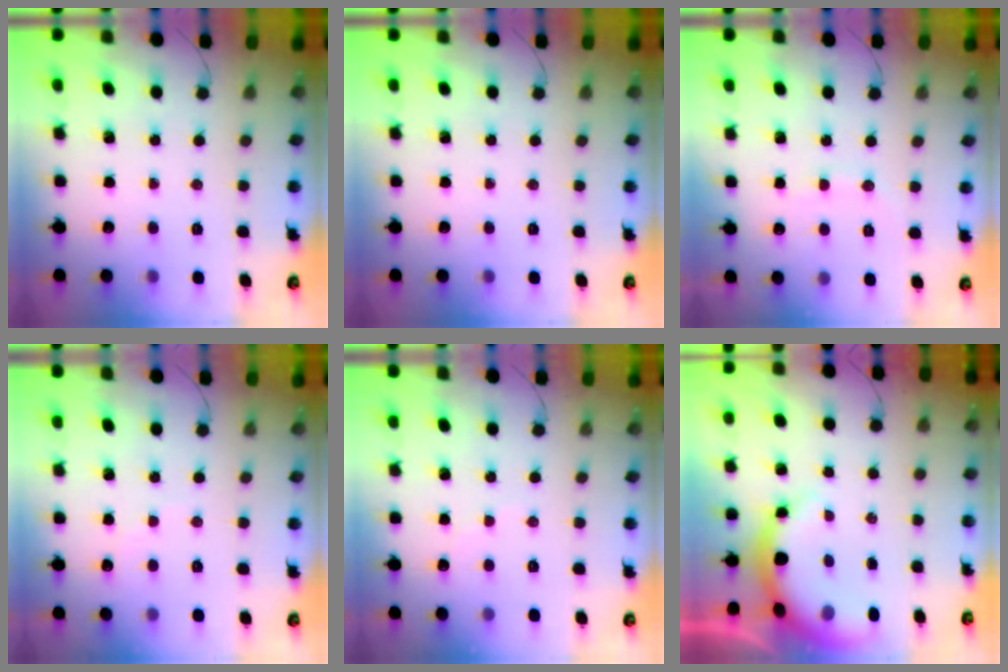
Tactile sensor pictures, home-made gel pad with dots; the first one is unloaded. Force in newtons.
{"total": 0.0}
{"total": 6.8, "press": 6.7, "slide": 1.2}
{"total": 5.2, "press": 5.0, "slide": 1.4}
{"total": 4.2, "press": 4.0, "slide": 1.1}
{"total": 9.9, "press": 9.8, "slide": 1.7}